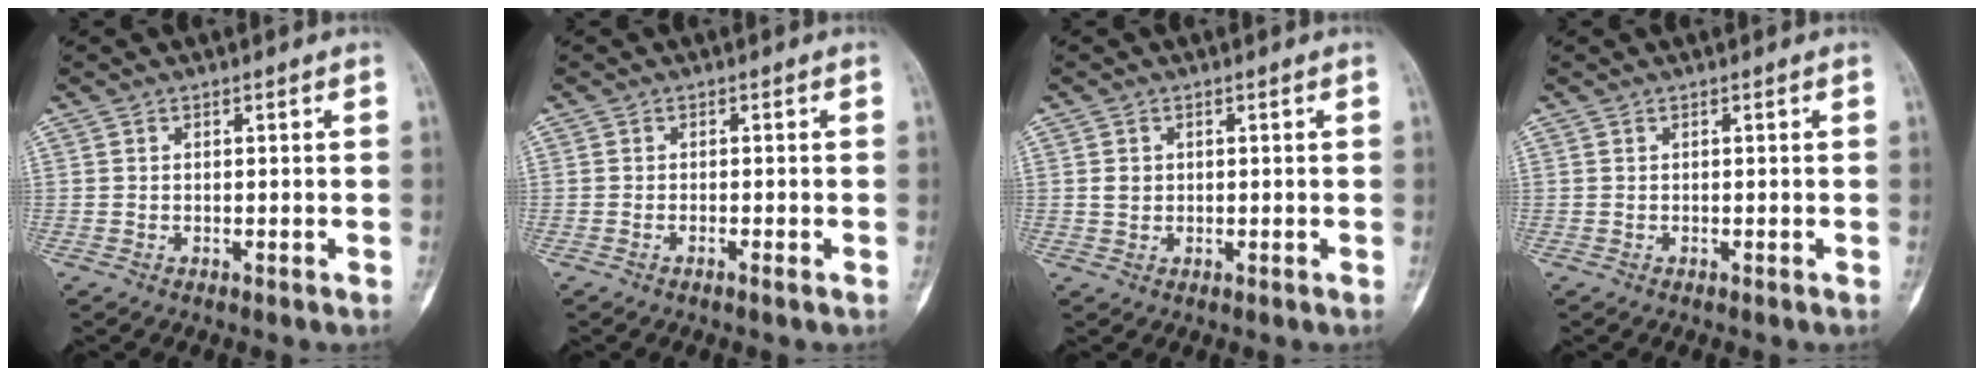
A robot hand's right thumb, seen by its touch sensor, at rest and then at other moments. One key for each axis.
{"total": 0.9, "fx": -0.6, "fy": 0.0, "fz": 0.7, "tx": -0.016, "ty": 0.004, "tz": -0.010}
{"total": 1.8, "fx": 0.3, "fy": 1.5, "fz": 0.9, "tx": -0.007, "ty": 0.000, "tz": 0.008}
{"total": 0.0}